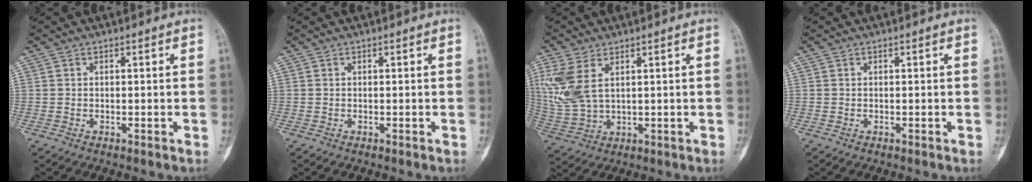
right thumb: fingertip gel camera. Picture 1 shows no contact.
{"total": 0.0}
{"total": 10.3, "force": [3.7, 5.6, 7.8], "torque": [-0.191, -0.003, 0.090]}
{"total": 0.0}